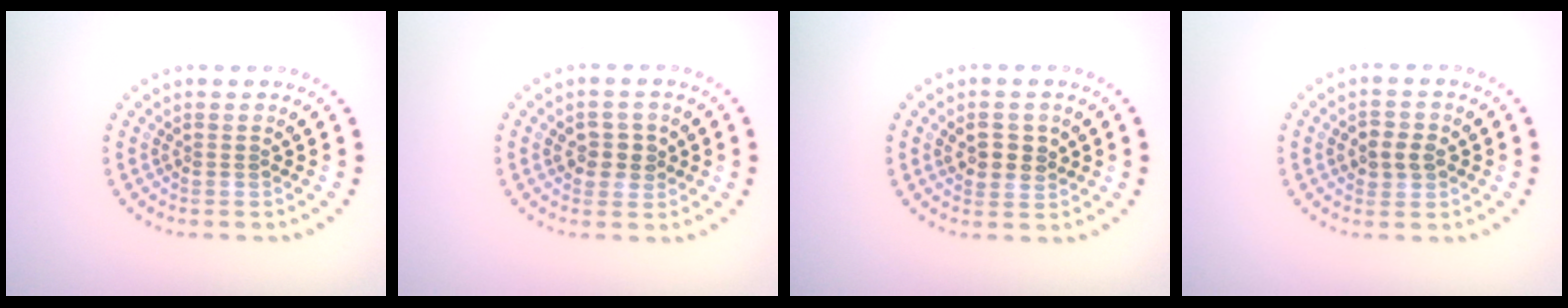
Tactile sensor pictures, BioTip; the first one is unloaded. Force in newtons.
{"total": 1.9, "press": 1.8, "slide": 0.2}
{"total": 2.8, "press": 2.8, "slide": 0.6}
{"total": 2.5, "press": 2.4, "slide": 0.4}